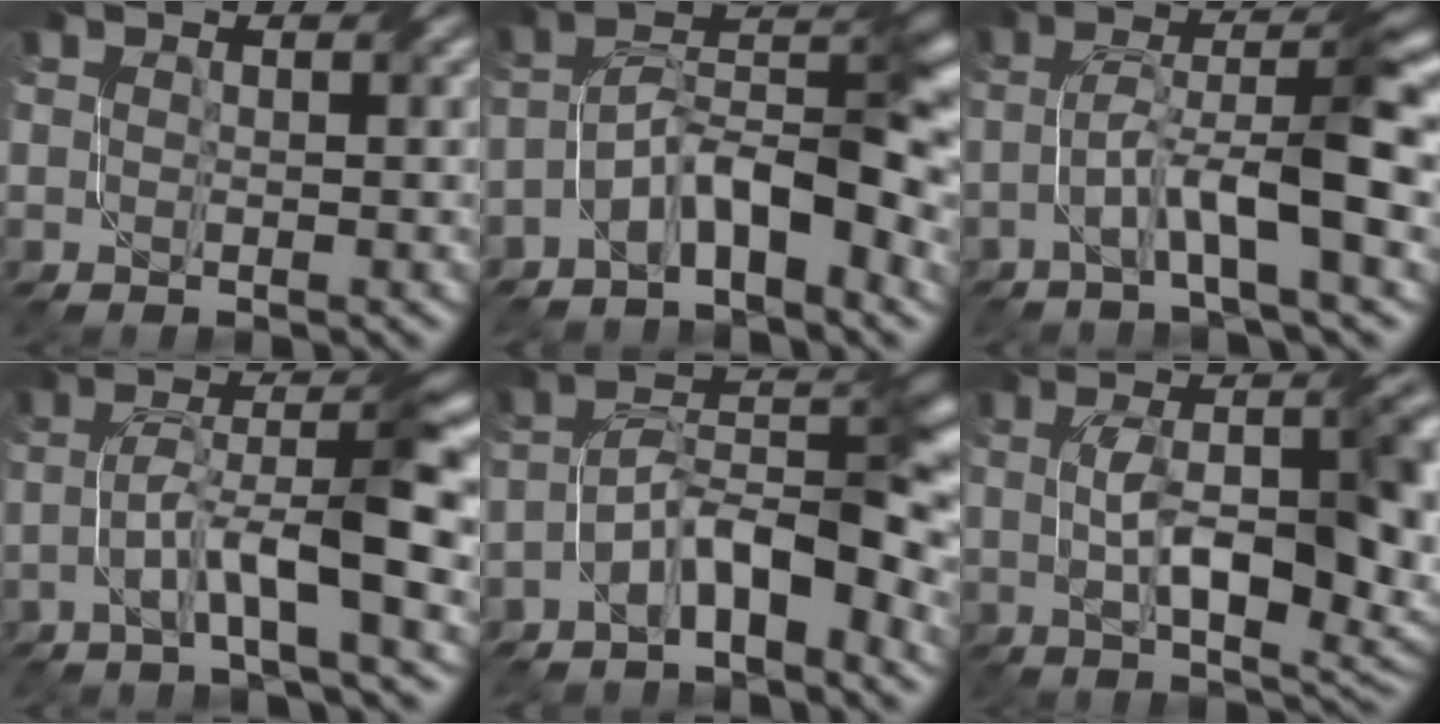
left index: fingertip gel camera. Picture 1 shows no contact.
{"total": 8.1, "force": [-3.5, 2.9, 6.7], "torque": [-0.102, 0.019, -0.069]}
{"total": 7.8, "force": [-1.9, 1.2, 7.5], "torque": [-0.132, 0.024, -0.038]}
{"total": 7.9, "force": [-1.8, 1.3, 7.6], "torque": [-0.136, 0.024, -0.035]}
{"total": 8.2, "force": [-3.3, 3.1, 6.8], "torque": [-0.102, 0.020, -0.065]}
{"total": 12.8, "force": [0.1, 4.8, 11.8], "torque": [-0.171, 0.003, 0.003]}